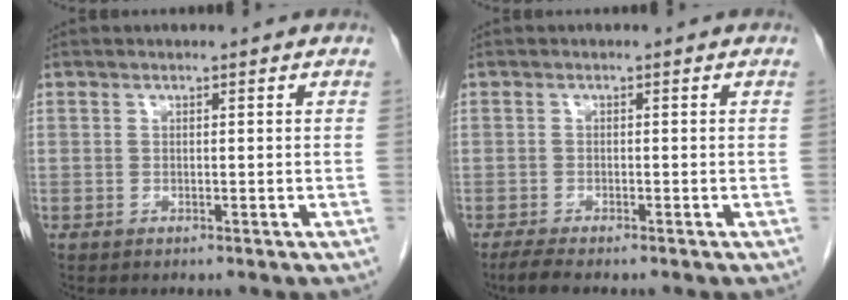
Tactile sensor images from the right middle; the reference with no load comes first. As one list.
[{"total": 2.6, "force": [-2.1, 0.2, 1.5], "torque": [-0.032, -0.008, -0.037]}]